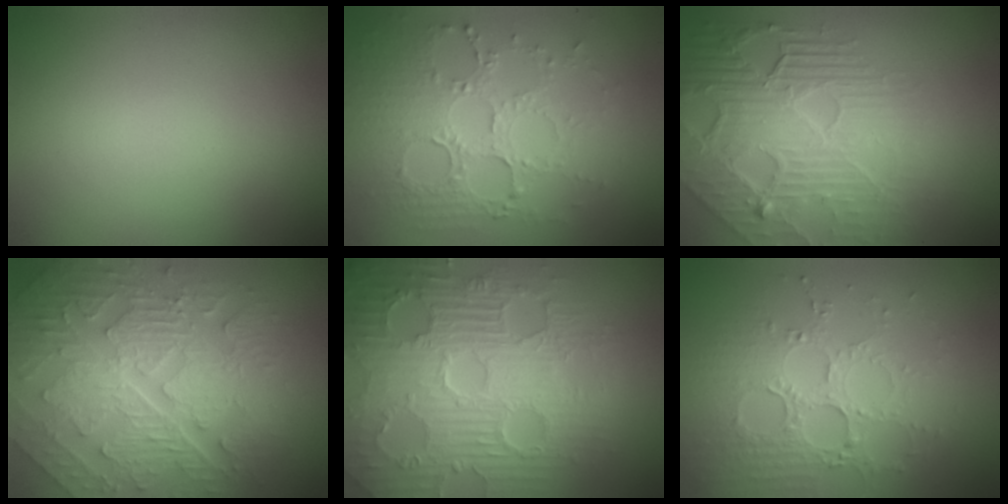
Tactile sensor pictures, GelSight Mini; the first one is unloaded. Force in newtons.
{"total": 5.5, "press": 3.8, "slide": 4.0}
{"total": 8.4, "press": 5.7, "slide": 6.1}
{"total": 10.2, "press": 6.8, "slide": 7.5}
{"total": 9.2, "press": 6.8, "slide": 6.2}
{"total": 3.9, "press": 3.7, "slide": 1.3}